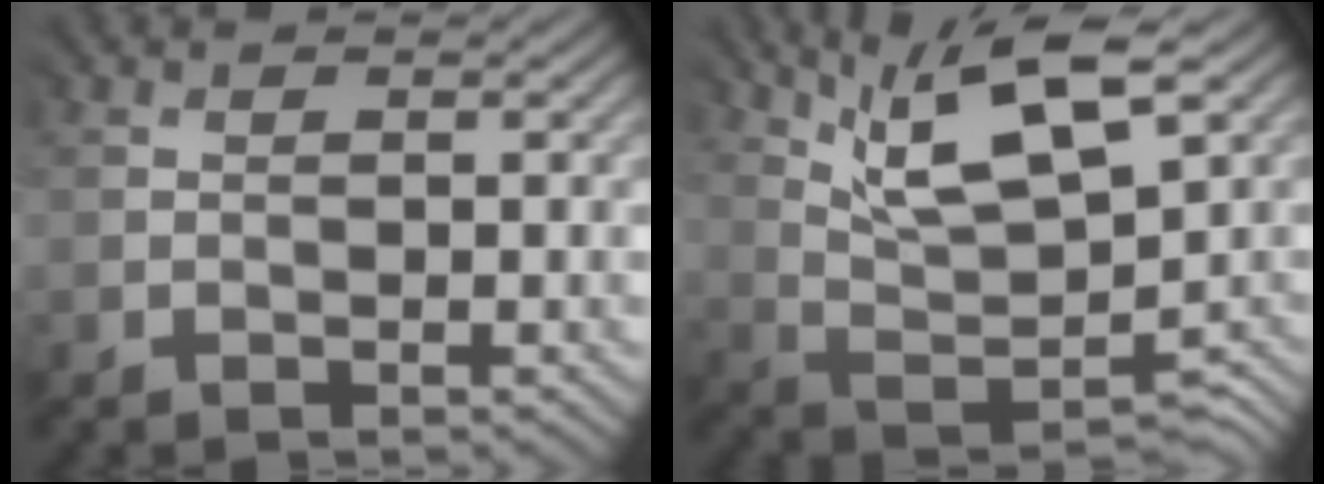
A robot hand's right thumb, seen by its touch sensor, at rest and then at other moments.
{"total": 11.3, "force": [7.2, 3.5, 8.1], "torque": [-0.142, 0.006, 0.126]}